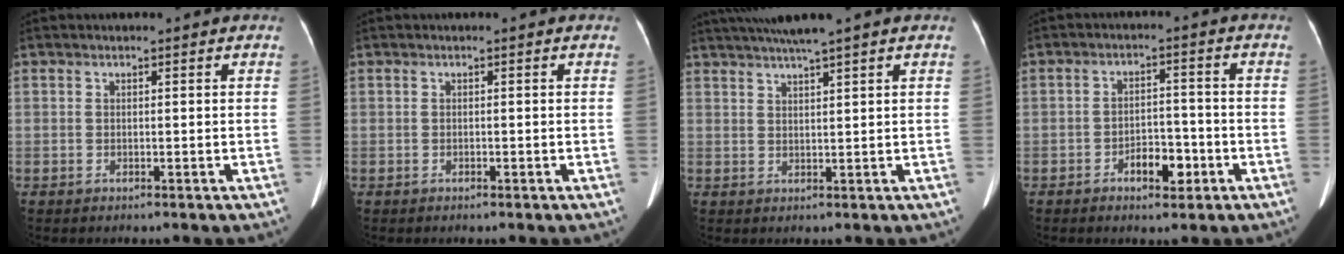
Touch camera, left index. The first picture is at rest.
{"total": 0.0}
{"total": 5.9, "force": [4.7, -1.1, 3.4], "torque": [-0.059, 0.019, 0.082]}
{"total": 4.9, "force": [-2.5, 2.4, 3.4], "torque": [-0.052, 0.011, -0.039]}